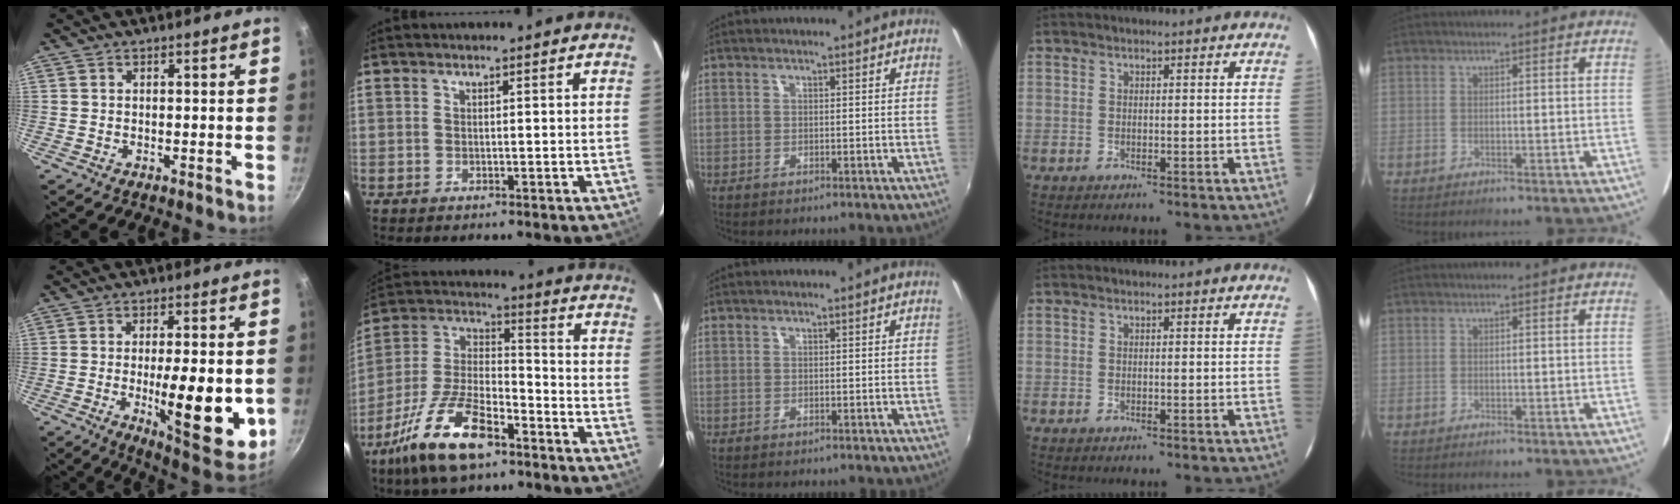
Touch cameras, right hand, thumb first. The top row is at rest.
{"thumb": {"total": 16.8, "force": [-2.6, 5.0, 15.9], "torque": [-0.200, -0.013, -0.030]}, "index": {"total": 17.4, "force": [-10.8, 6.7, 11.8], "torque": [-0.252, -0.004, -0.201]}}